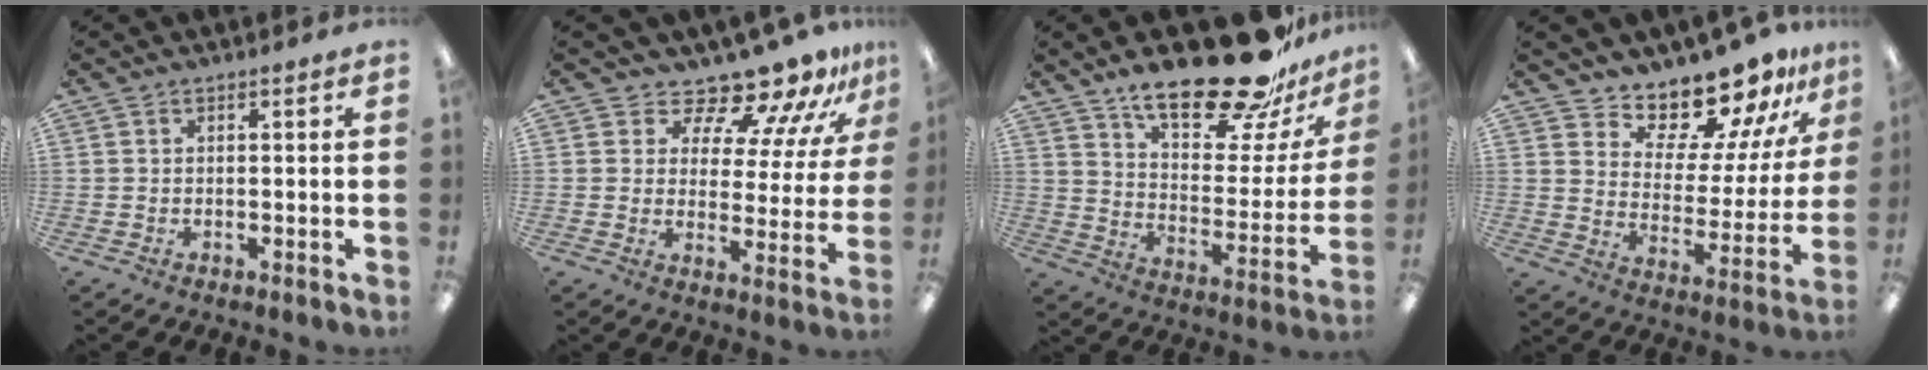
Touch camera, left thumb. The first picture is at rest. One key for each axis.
{"total": 12.7, "fx": 11.6, "fy": 3.5, "fz": 4.0, "tx": -0.066, "ty": -0.105, "tz": 0.200}
{"total": 23.8, "fx": 18.8, "fy": 7.4, "fz": 12.6, "tx": -0.186, "ty": -0.128, "tz": 0.316}
{"total": 15.0, "fx": 13.9, "fy": 4.3, "fz": 3.7, "tx": -0.063, "ty": -0.129, "tz": 0.243}